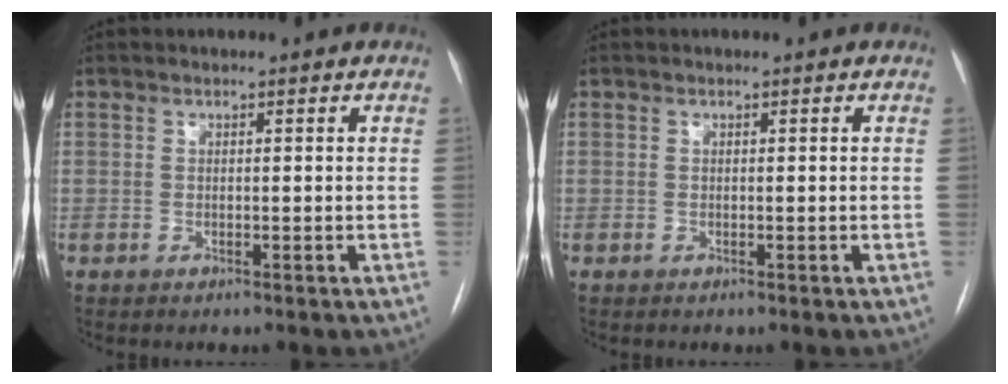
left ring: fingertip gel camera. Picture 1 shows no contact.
{"total": 0.0}